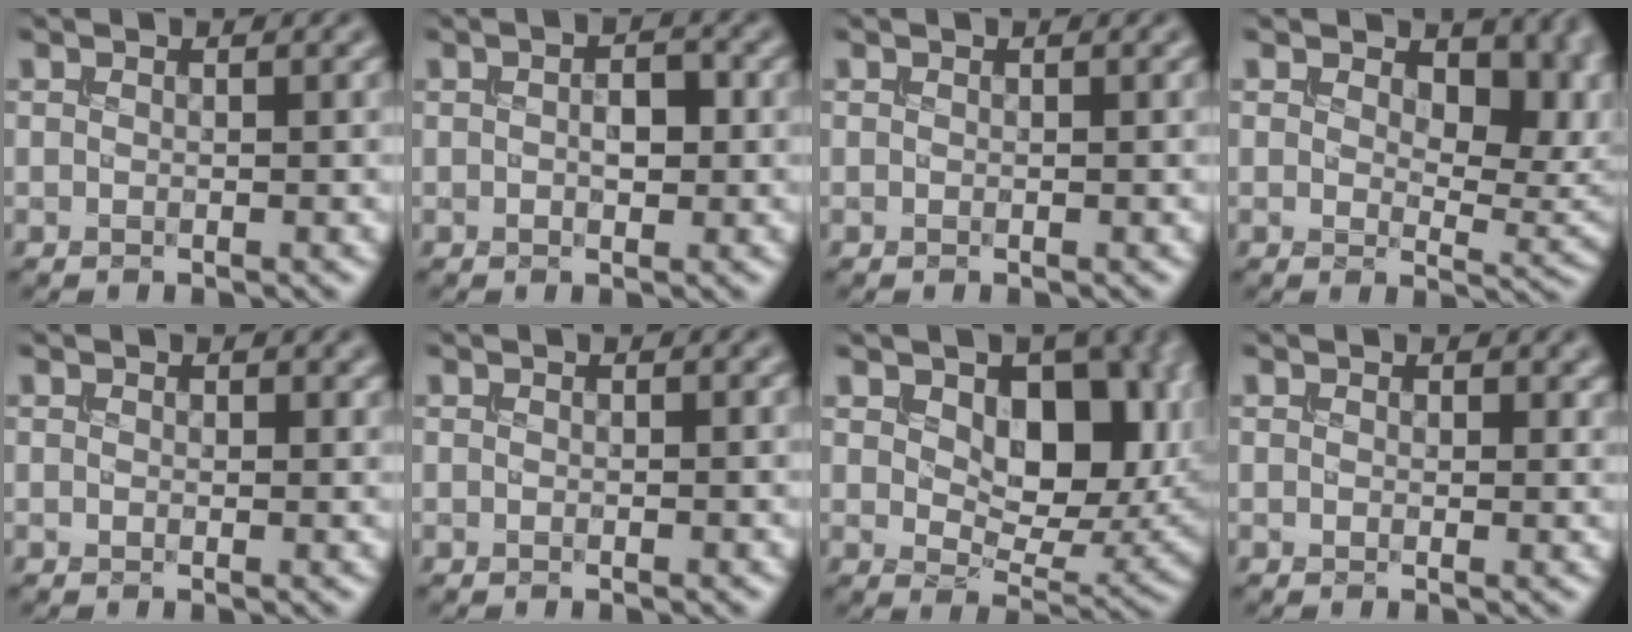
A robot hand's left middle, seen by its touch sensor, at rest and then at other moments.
{"total": 2.2, "force": [0.0, 1.2, 1.8], "torque": [-0.031, 0.004, -0.001]}
{"total": 0.0}
{"total": 8.8, "force": [3.5, 4.9, 6.4], "torque": [-0.081, -0.006, 0.051]}
{"total": 0.9, "force": [0.5, 0.6, 0.3], "torque": [-0.002, -0.003, 0.009]}
{"total": 0.0}
{"total": 10.0, "force": [2.5, 6.2, 7.5], "torque": [-0.110, -0.014, 0.041]}
{"total": 1.2, "force": [0.7, 0.9, 0.5], "torque": [-0.006, -0.004, 0.011]}